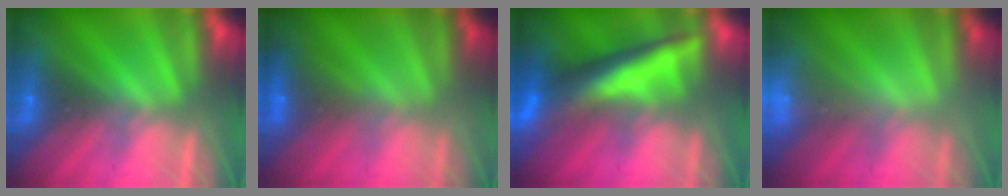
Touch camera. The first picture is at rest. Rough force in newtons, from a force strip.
{"total": 2.9}
{"total": 6.1}
{"total": 2.3}